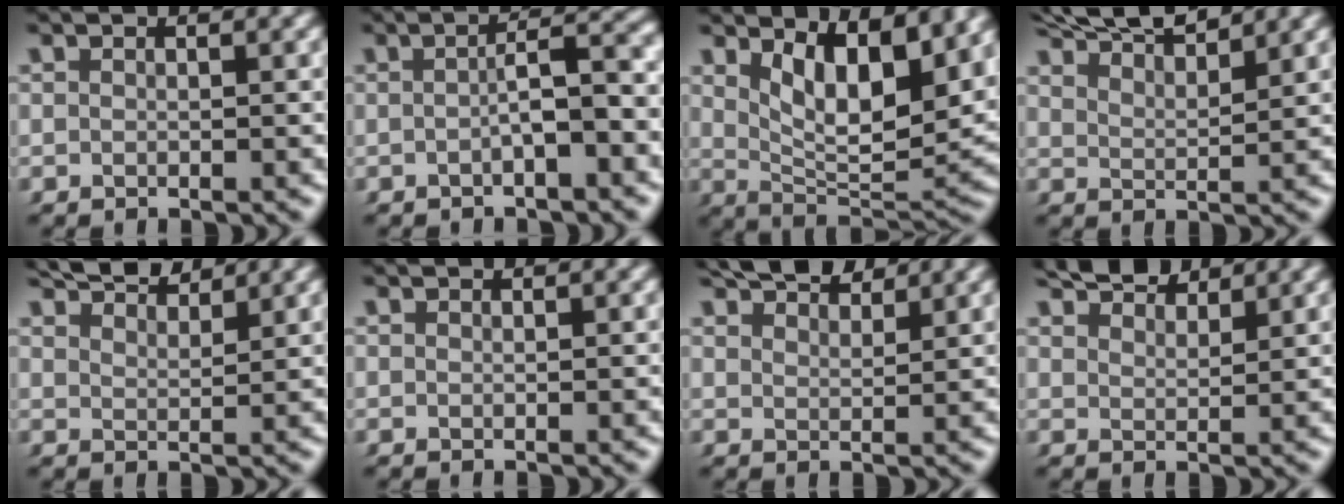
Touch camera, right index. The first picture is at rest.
{"total": 3.5, "force": [-1.2, 0.7, 3.2], "torque": [-0.040, 0.002, -0.018]}
{"total": 7.9, "force": [3.1, 3.4, 6.4], "torque": [-0.105, -0.013, 0.052]}
{"total": 6.7, "force": [6.2, 1.1, 2.4], "torque": [-0.046, 0.011, 0.101]}
{"total": 4.8, "force": [4.4, 0.8, 1.7], "torque": [-0.026, 0.005, 0.074]}
{"total": 0.0}
{"total": 4.9, "force": [4.3, 1.2, 2.1], "torque": [-0.029, 0.004, 0.071]}
{"total": 4.8, "force": [4.2, 1.3, 1.9], "torque": [-0.027, 0.004, 0.069]}